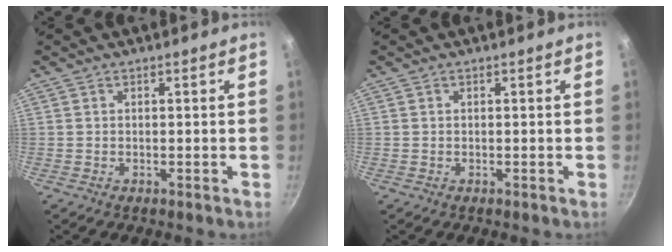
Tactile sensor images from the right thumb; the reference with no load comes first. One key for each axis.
{"total": 0.0}